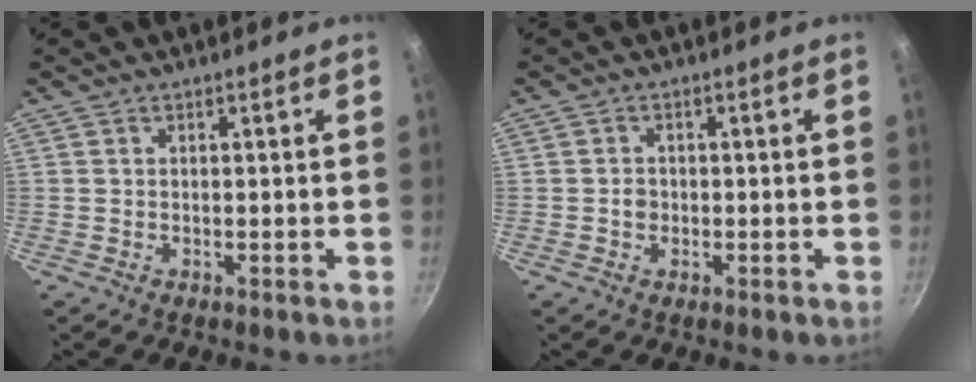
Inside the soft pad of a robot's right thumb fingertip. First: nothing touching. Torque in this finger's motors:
{"motor_torque": [-0.04, 0.19, 0.62, -0.53, -0.01]}